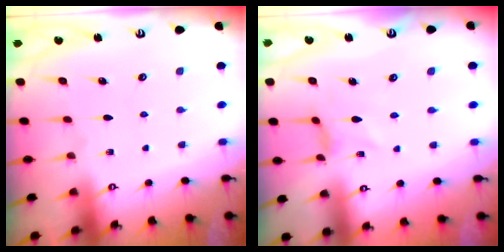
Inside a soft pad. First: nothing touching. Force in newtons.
{"total": 0.0}